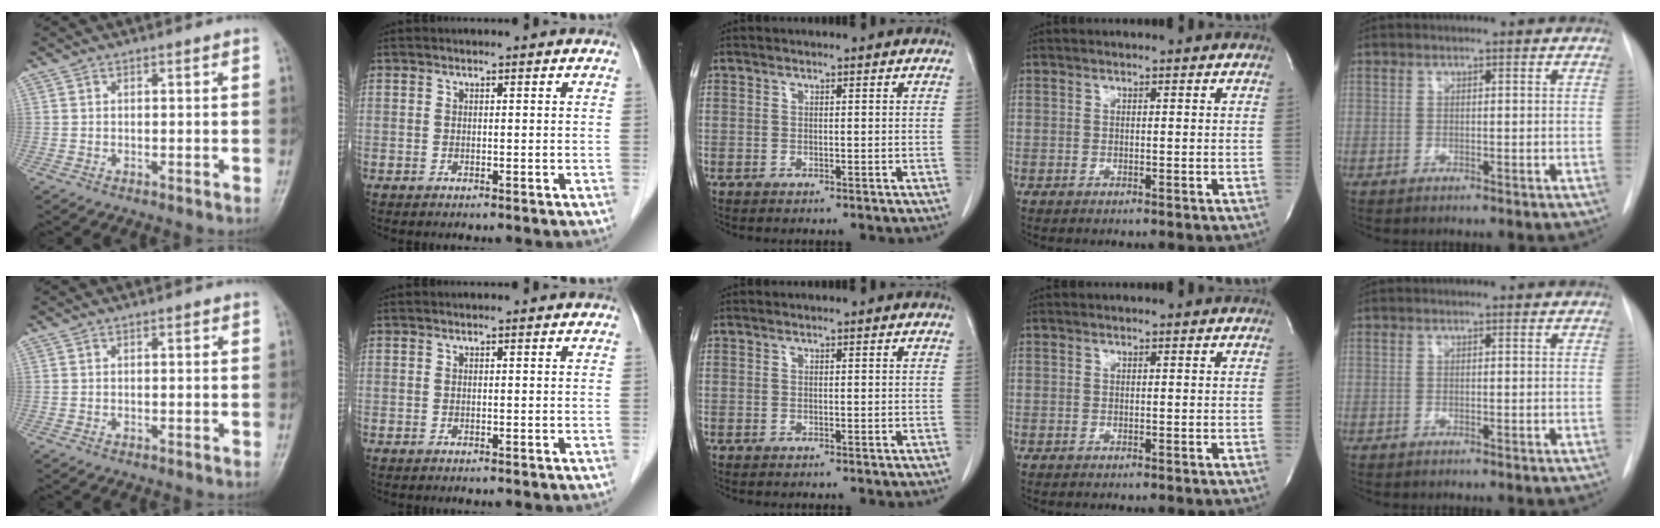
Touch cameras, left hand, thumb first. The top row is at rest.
{}